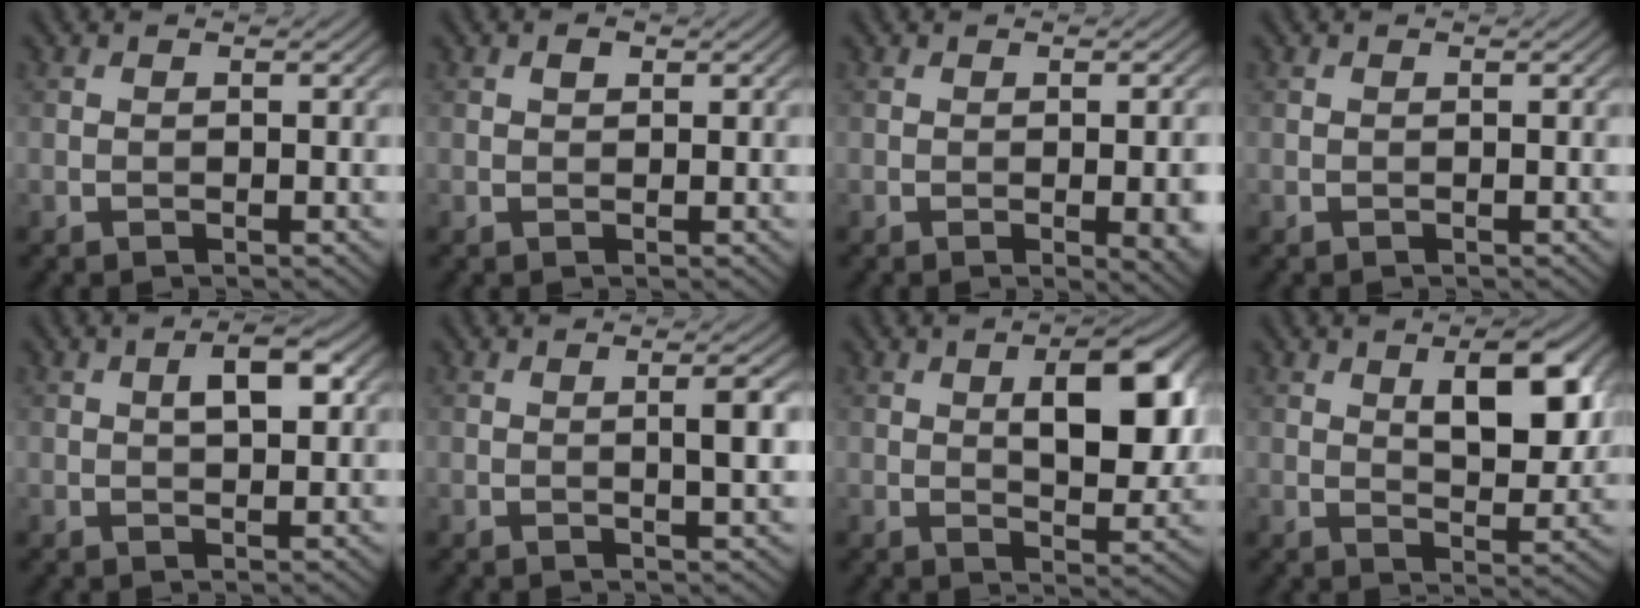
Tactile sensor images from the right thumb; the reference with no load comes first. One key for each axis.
{"total": 0.9, "fx": 0.4, "fy": 0.5, "fz": 0.6, "tx": -0.009, "ty": -0.002, "tz": 0.007}
{"total": 4.7, "fx": -1.0, "fy": 1.1, "fz": 4.5, "tx": -0.062, "ty": -0.004, "tz": -0.009}
{"total": 0.0}
{"total": 3.9, "fx": 1.1, "fy": 1.5, "fz": 3.4, "tx": -0.055, "ty": 0.005, "tz": 0.016}
{"total": 2.8, "fx": 0.3, "fy": 0.3, "fz": 2.8, "tx": -0.046, "ty": 0.003, "tz": 0.003}
{"total": 9.7, "fx": 2.2, "fy": 4.3, "fz": 8.4, "tx": -0.127, "ty": 0.003, "tz": 0.035}
{"total": 9.0, "fx": 3.0, "fy": 3.9, "fz": 7.6, "tx": -0.116, "ty": -0.002, "tz": 0.052}